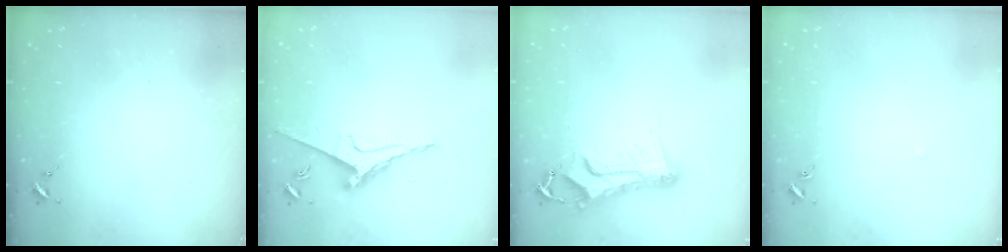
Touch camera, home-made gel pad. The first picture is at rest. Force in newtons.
{"total": 9.1, "press": 9.0, "slide": 1.4}
{"total": 13.8, "press": 13.8, "slide": 1.2}
{"total": 2.6, "press": 2.6, "slide": 0.3}